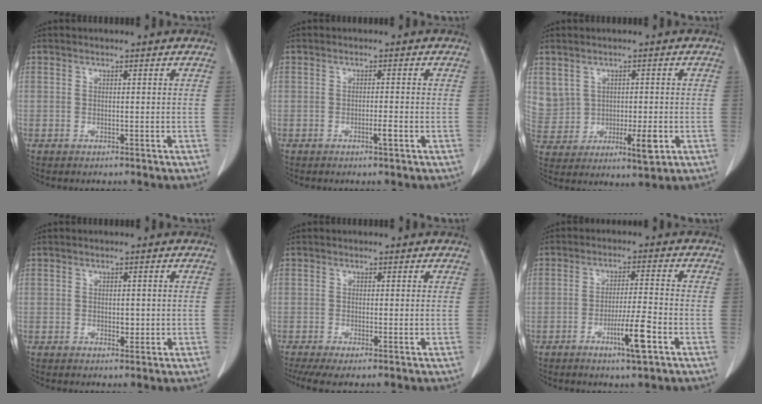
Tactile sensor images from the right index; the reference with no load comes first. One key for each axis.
{"total": 1.8, "fx": -0.7, "fy": 0.0, "fz": 1.6, "tx": -0.027, "ty": -0.002, "tz": -0.013}
{"total": 9.3, "fx": 0.6, "fy": 6.1, "fz": 7.0, "tx": -0.138, "ty": 0.001, "tz": 0.033}
{"total": 1.8, "fx": -0.1, "fy": 1.1, "fz": 1.4, "tx": -0.018, "ty": -0.001, "tz": 0.002}
{"total": 4.0, "fx": -2.0, "fy": 1.2, "fz": 3.3, "tx": -0.059, "ty": -0.012, "tz": -0.036}
{"total": 6.9, "fx": -3.1, "fy": 0.0, "fz": 6.2, "tx": -0.106, "ty": -0.010, "tz": -0.054}